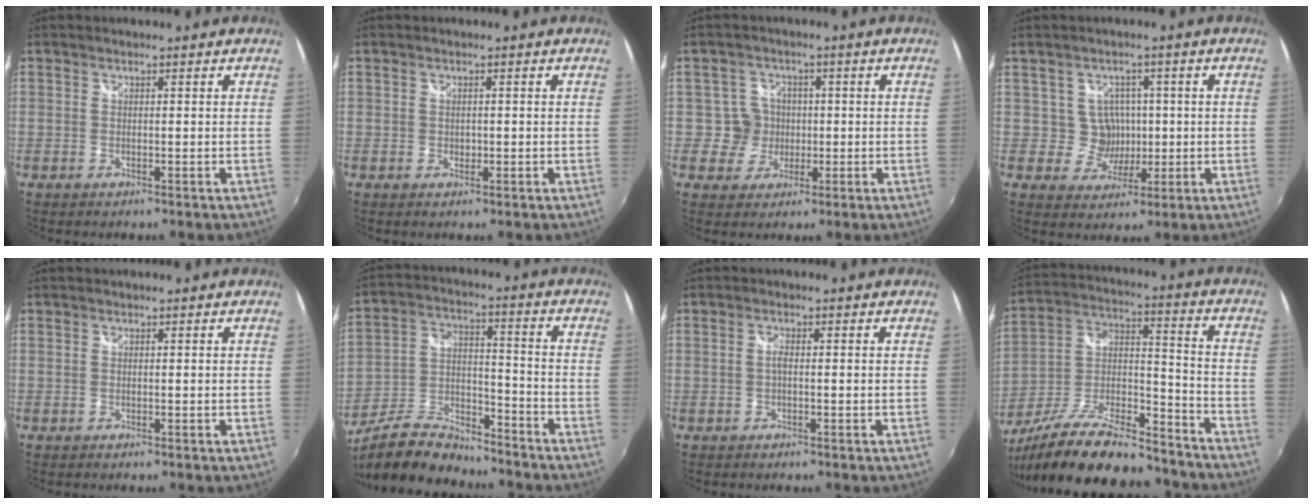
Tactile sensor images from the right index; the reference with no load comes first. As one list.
[{"total": 0.9, "force": [-0.1, 0.8, 0.4], "torque": [-0.003, -0.002, -0.003]}, {"total": 4.6, "force": [-0.4, 4.6, -0.1], "torque": [0.007, 0.013, -0.007]}, {"total": 5.0, "force": [0.3, 5.0, 0.5], "torque": [-0.016, 0.016, 0.014]}, {"total": 0.0}, {"total": 15.3, "force": [-12.7, 5.4, 6.7], "torque": [-0.148, 0.006, -0.221]}, {"total": 1.1, "force": [-0.2, 0.3, 1.0], "torque": [-0.020, 0.004, -0.005]}, {"total": 25.7, "force": [-20.1, 7.6, 14.2], "torque": [-0.267, -0.008, -0.313]}]